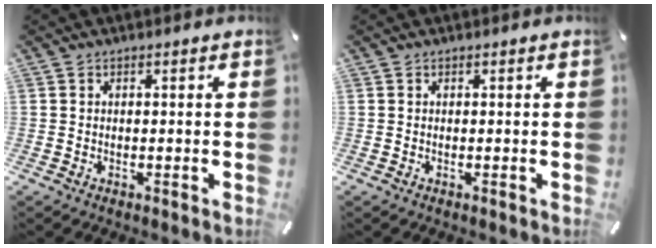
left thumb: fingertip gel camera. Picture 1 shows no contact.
{"total": 0.0}